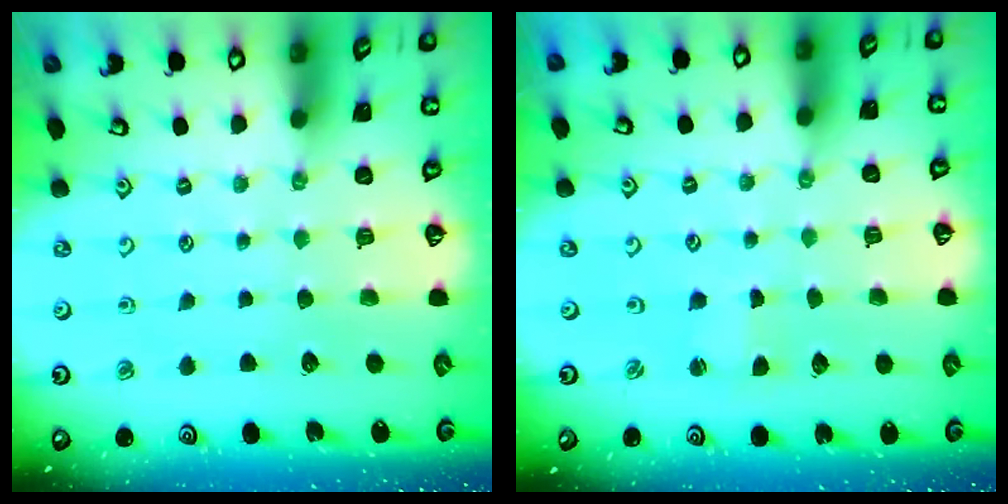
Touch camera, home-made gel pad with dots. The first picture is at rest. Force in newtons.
{"total": 1.4, "press": 1.3, "slide": 0.2}